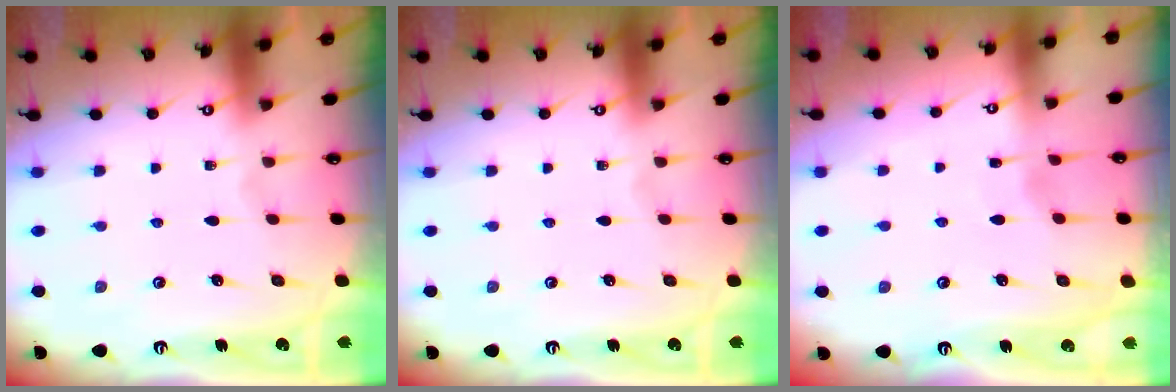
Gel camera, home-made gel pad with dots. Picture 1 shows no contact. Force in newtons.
{"total": 0.0}
{"total": 2.6, "press": 2.5, "slide": 0.2}